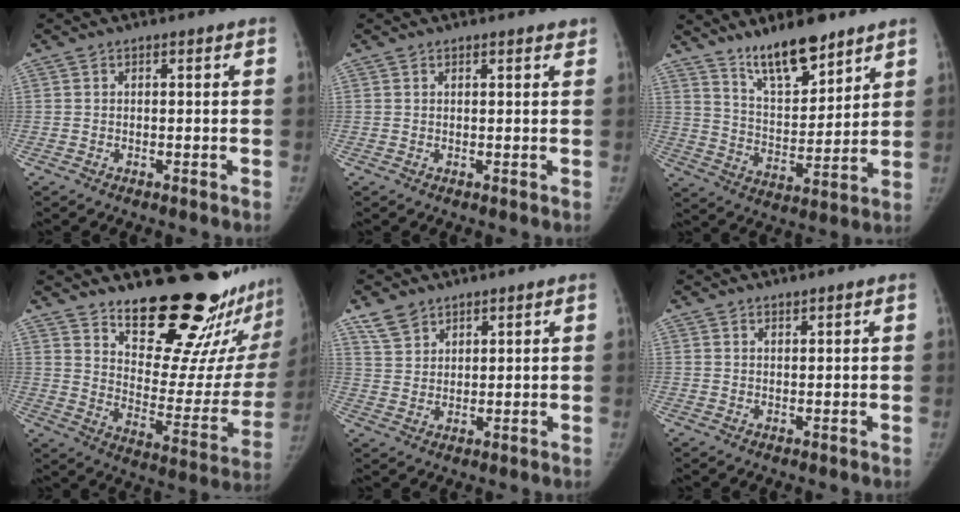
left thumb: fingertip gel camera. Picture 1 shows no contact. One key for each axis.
{"total": 1.4, "fx": 1.2, "fy": 0.4, "fz": 0.6, "tx": -0.003, "ty": -0.003, "tz": 0.016}
{"total": 12.8, "fx": 9.8, "fy": 4.0, "fz": 7.2, "tx": -0.098, "ty": -0.071, "tz": 0.178}
{"total": 25.3, "fx": 20.9, "fy": 7.1, "fz": 12.2, "tx": -0.137, "ty": -0.170, "tz": 0.292}
{"total": 5.0, "fx": 3.8, "fy": 2.8, "fz": 1.5, "tx": -0.019, "ty": -0.015, "tz": 0.082}
{"total": 0.8, "fx": 0.8, "fy": 0.1, "fz": 0.2, "tx": -0.002, "ty": -0.007, "tz": 0.015}